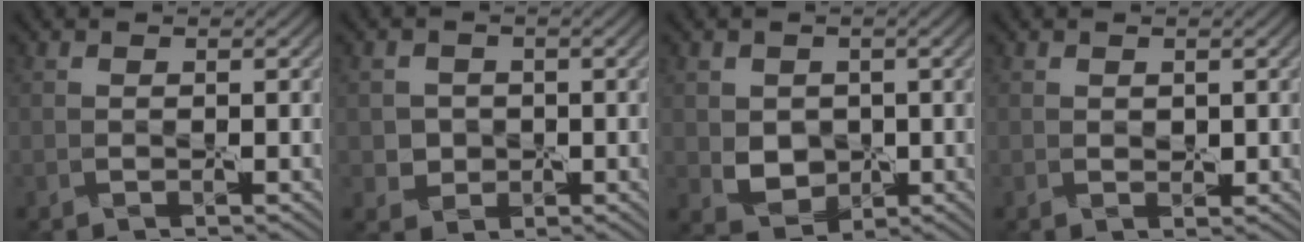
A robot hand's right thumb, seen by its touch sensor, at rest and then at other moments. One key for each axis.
{"total": 2.1, "fx": 0.1, "fy": 2.0, "fz": -0.3, "tx": 0.014, "ty": 0.000, "tz": -0.005}
{"total": 2.9, "fx": 0.4, "fy": 2.7, "fz": 1.0, "tx": -0.026, "ty": -0.006, "tz": 0.007}
{"total": 0.7, "fx": 0.3, "fy": 0.6, "fz": 0.3, "tx": -0.001, "ty": 0.001, "tz": 0.008}